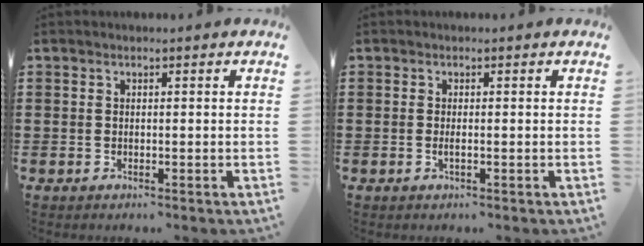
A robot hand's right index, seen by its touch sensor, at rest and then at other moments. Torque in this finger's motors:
{"motor_torque": [2.14, 0.00, 0.00, 0.01]}